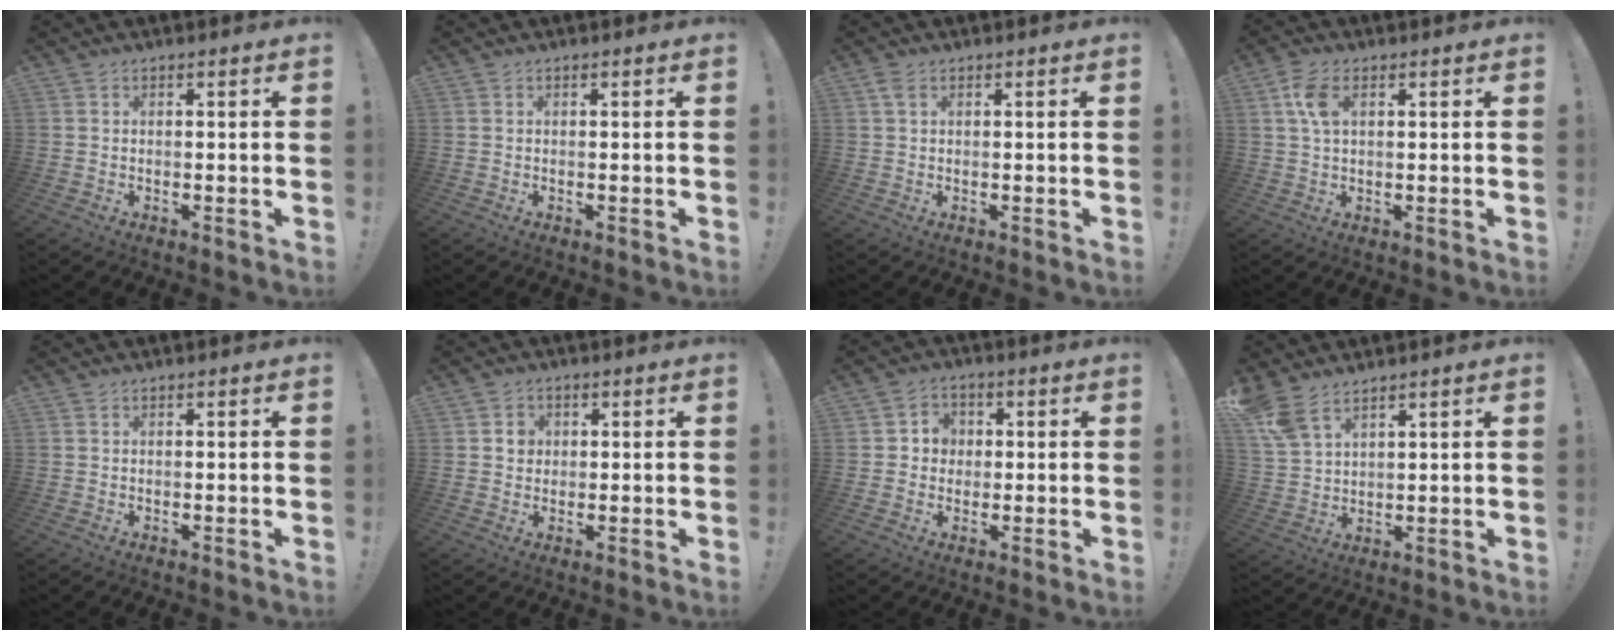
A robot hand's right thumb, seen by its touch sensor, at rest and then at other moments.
{"total": 0.0}
{"total": 2.0, "force": [0.9, 1.1, 1.5], "torque": [-0.025, 0.000, 0.015]}
{"total": 6.1, "force": [2.0, 3.3, 4.8], "torque": [-0.095, 0.001, 0.035]}
{"total": 0.0}
{"total": 3.2, "force": [0.5, 3.1, 0.9], "torque": [-0.002, -0.001, 0.004]}
{"total": 5.1, "force": [0.0, 4.9, 1.4], "torque": [-0.024, 0.008, 0.001]}
{"total": 7.6, "force": [5.7, 3.4, 3.7], "torque": [-0.073, -0.025, 0.114]}